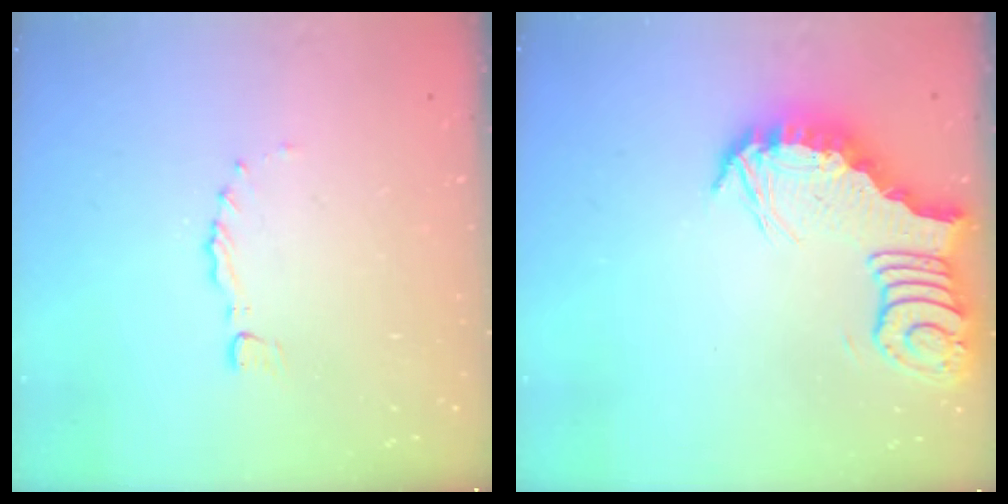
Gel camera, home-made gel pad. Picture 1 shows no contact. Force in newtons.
{"total": 5.3, "press": 5.3, "slide": 0.8}